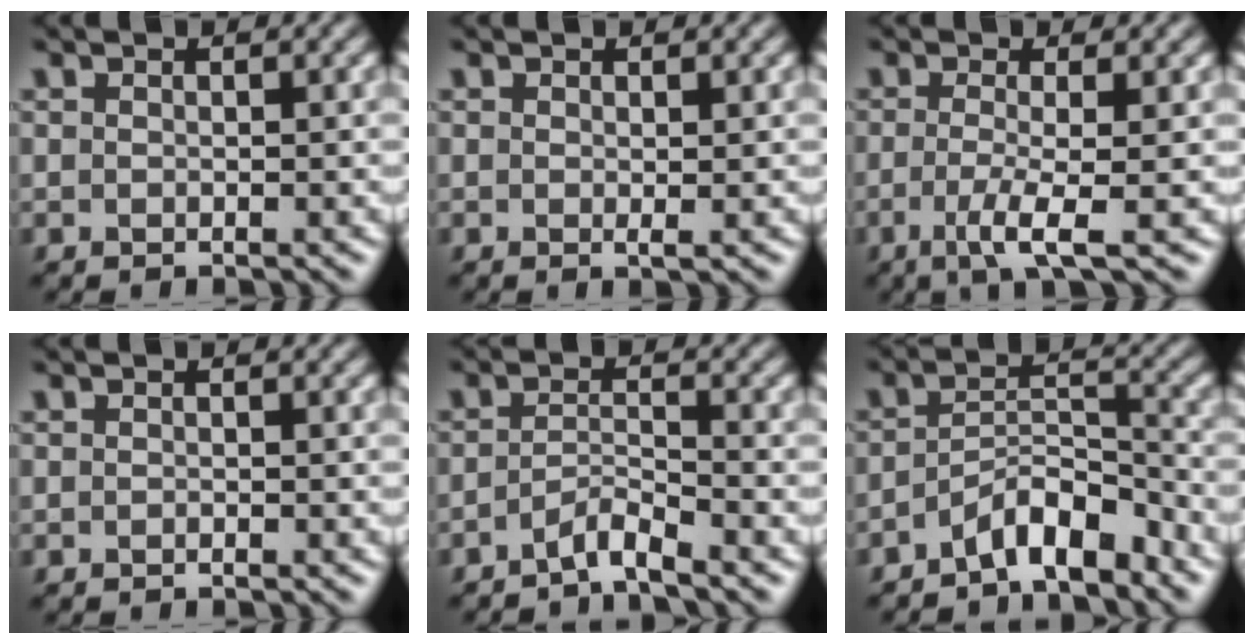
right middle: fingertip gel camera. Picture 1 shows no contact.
{"total": 0.6, "force": [0.1, 0.0, 0.6], "torque": [-0.010, -0.003, 0.001]}
{"total": 3.8, "force": [-1.0, 0.7, 3.5], "torque": [-0.068, -0.008, -0.024]}
{"total": 0.0}
{"total": 2.3, "force": [-1.9, 0.2, 1.2], "torque": [-0.022, 0.003, -0.044]}
{"total": 4.8, "force": [-3.5, 1.5, 2.9], "torque": [-0.046, 0.010, -0.064]}